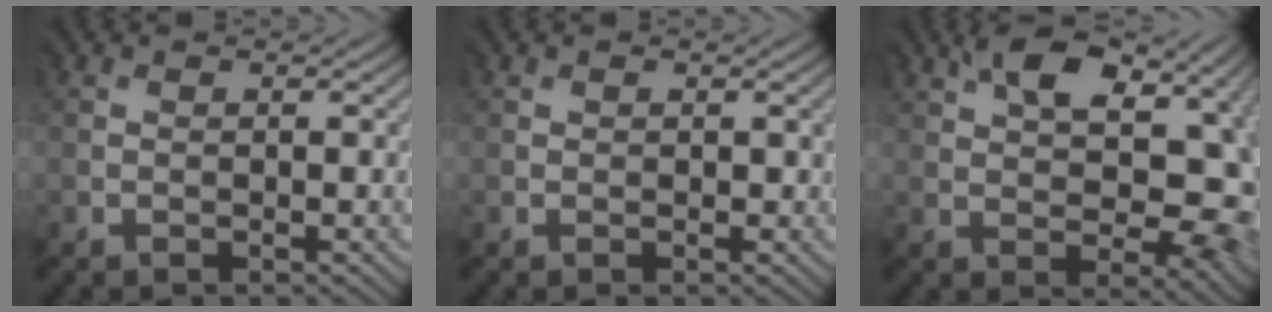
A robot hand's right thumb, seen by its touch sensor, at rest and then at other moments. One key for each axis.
{"total": 0.7, "fx": 0.2, "fy": 0.7, "fz": 0.3, "tx": -0.004, "ty": -0.001, "tz": 0.005}
{"total": 13.1, "fx": 3.6, "fy": 7.3, "fz": 10.3, "tx": -0.135, "ty": 0.012, "tz": 0.064}